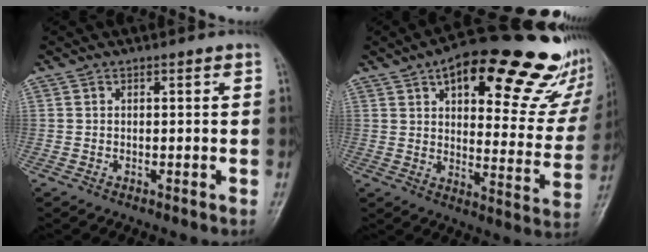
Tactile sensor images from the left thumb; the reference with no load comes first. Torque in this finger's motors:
{"motor_torque": [0.97, 0.96, 1.47, -1.30, 0.11]}